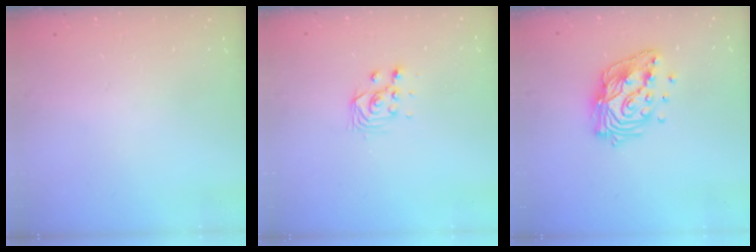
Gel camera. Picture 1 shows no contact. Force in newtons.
{"total": 2.8, "press": 2.8, "slide": 0.2}
{"total": 15.9, "press": 15.8, "slide": 1.8}